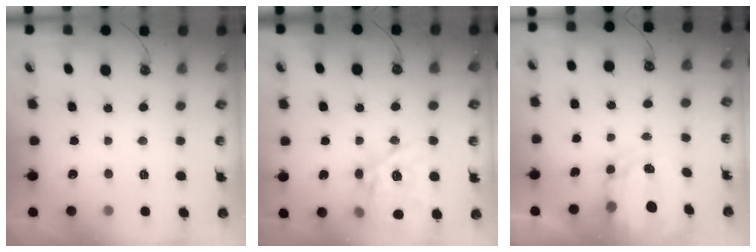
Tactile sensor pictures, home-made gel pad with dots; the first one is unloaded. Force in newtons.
{"total": 18.9, "press": 18.8, "slide": 1.8}
{"total": 4.3, "press": 4.3, "slide": 0.3}